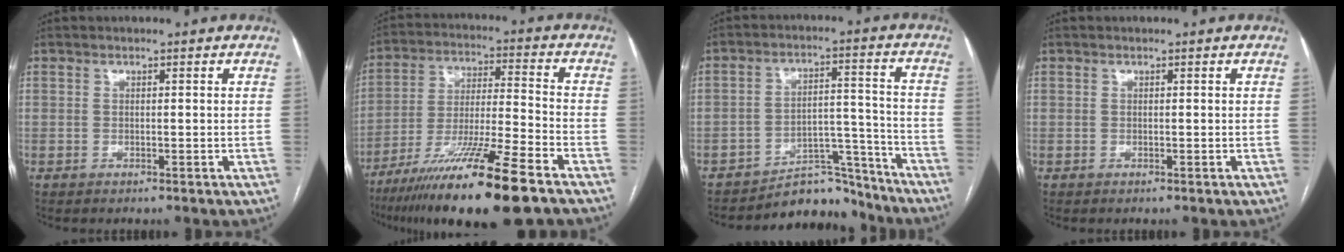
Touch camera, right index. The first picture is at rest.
{"total": 18.1, "force": [-12.1, 0.1, 13.4], "torque": [-0.238, -0.040, -0.213]}
{"total": 9.3, "force": [-8.8, 3.1, 0.1], "torque": [0.020, 0.062, -0.136]}
{"total": 0.0}